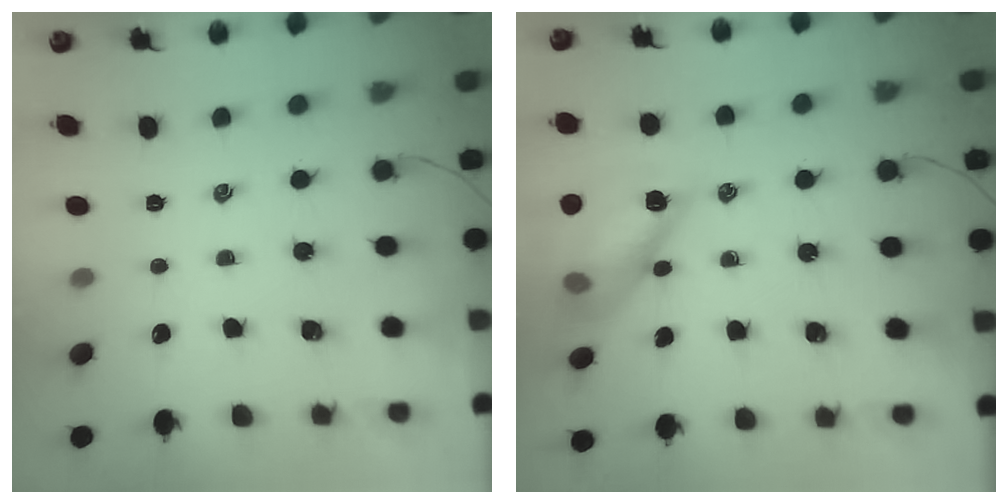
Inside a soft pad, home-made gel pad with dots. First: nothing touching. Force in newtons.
{"total": 15.1, "press": 14.9, "slide": 2.1}